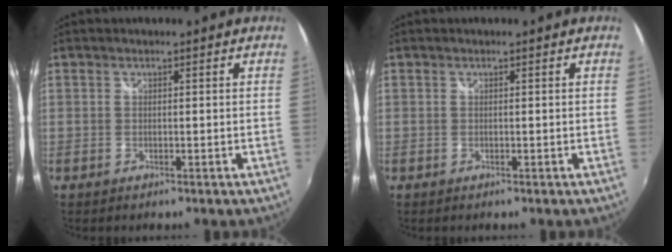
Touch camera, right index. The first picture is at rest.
{"total": 0.0}